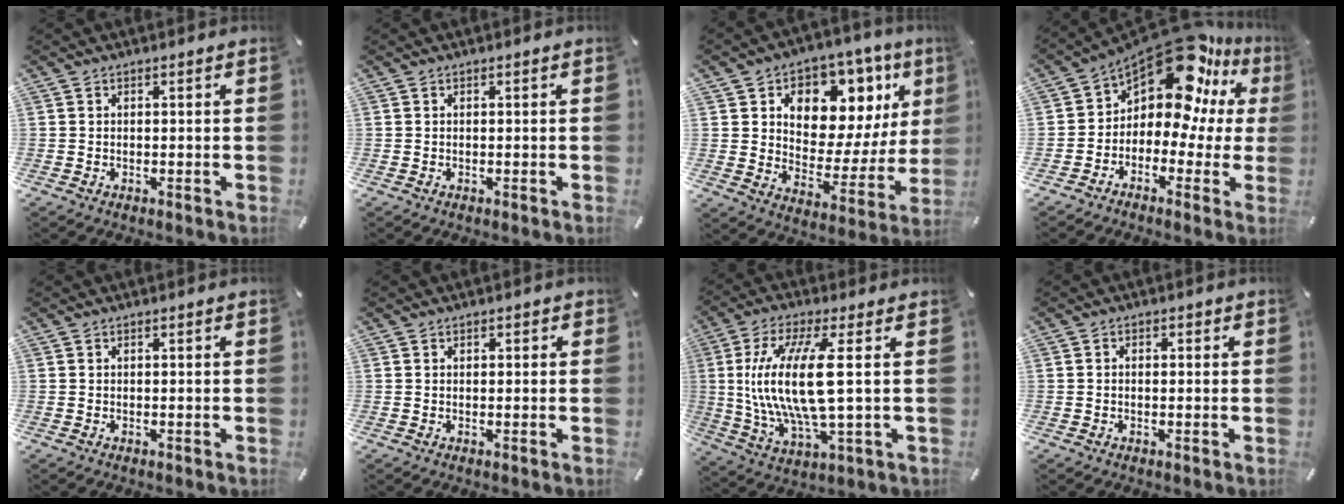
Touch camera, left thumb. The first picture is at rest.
{"total": 0.0}
{"total": 12.0, "force": [6.1, 8.4, 5.8], "torque": [-0.078, -0.060, 0.107]}
{"total": 16.5, "force": [10.5, 7.3, 10.4], "torque": [-0.164, -0.091, 0.177]}
{"total": 0.0}
{"total": 0.6, "force": [0.1, 0.5, 0.3], "torque": [-0.005, 0.004, 0.001]}
{"total": 17.3, "force": [1.8, 4.4, 16.7], "torque": [-0.368, -0.023, 0.016]}
{"total": 1.4, "force": [-0.3, 1.0, 1.0], "torque": [-0.019, 0.003, -0.008]}